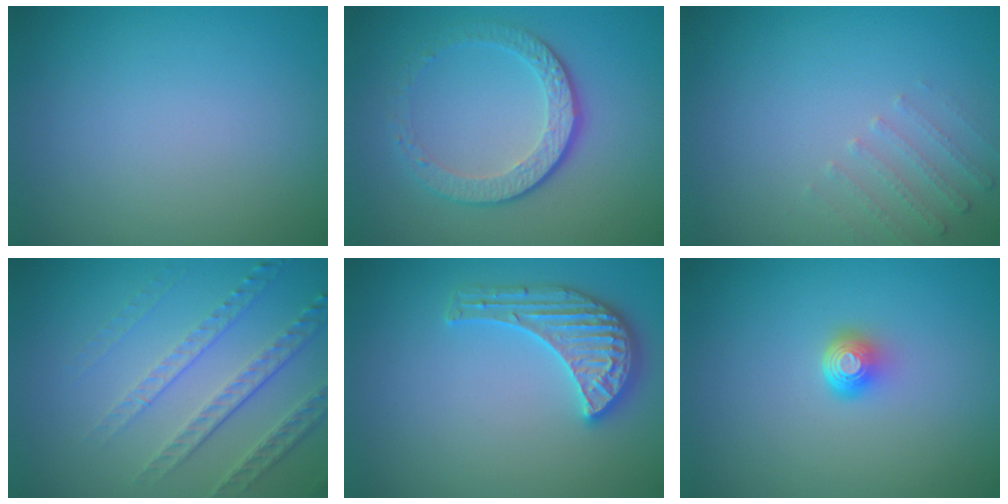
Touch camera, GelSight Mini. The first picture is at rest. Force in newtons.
{"total": 4.3, "press": 3.0, "slide": 3.1}
{"total": 1.6, "press": 1.6, "slide": 0.4}
{"total": 4.9, "press": 3.4, "slide": 3.6}
{"total": 3.7, "press": 3.7, "slide": 0.3}
{"total": 2.0, "press": 1.3, "slide": 1.5}